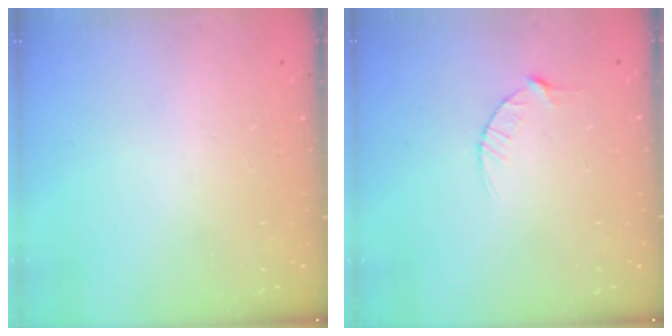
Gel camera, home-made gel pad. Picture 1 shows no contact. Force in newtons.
{"total": 2.9, "press": 2.9, "slide": 0.4}